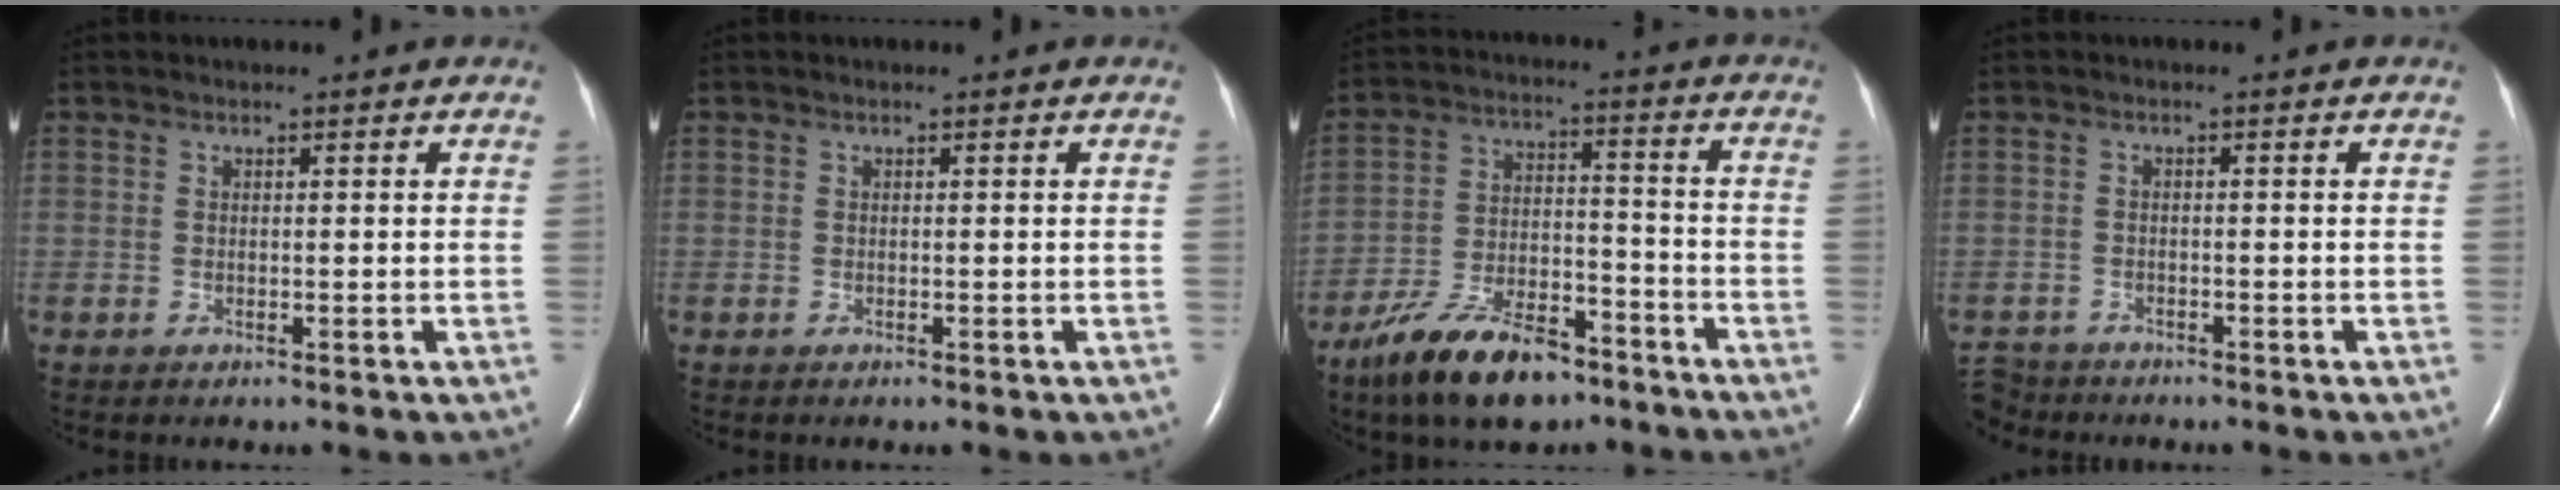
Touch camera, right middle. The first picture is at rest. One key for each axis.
{"total": 0.0}
{"total": 13.4, "fx": -9.8, "fy": 4.6, "fz": 7.9, "tx": -0.150, "ty": -0.003, "tz": -0.175}
{"total": 4.3, "fx": -4.0, "fy": 1.4, "fz": -0.2, "tx": 0.002, "ty": -0.012, "tz": -0.076}